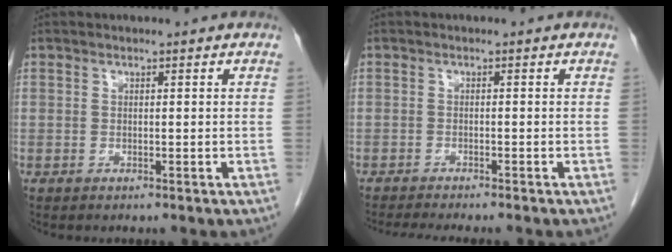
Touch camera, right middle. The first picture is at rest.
{"total": 6.4, "force": [-5.7, 0.3, 3.0], "torque": [-0.038, -0.015, -0.084]}